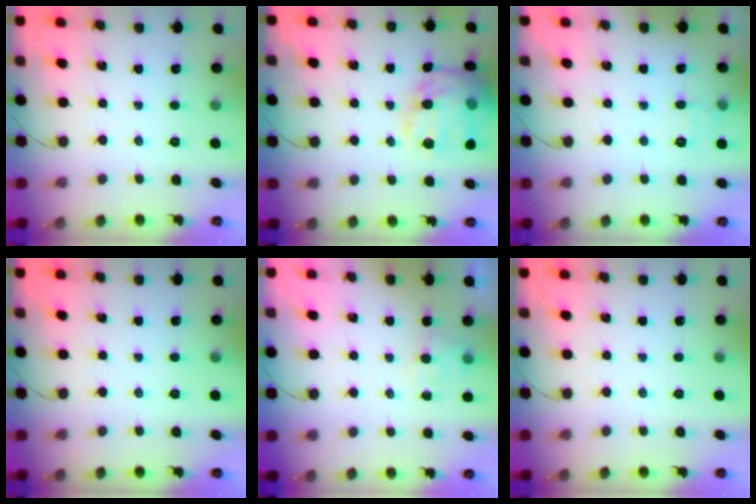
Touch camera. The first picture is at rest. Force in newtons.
{"total": 17.7, "press": 17.7, "slide": 1.2}
{"total": 7.8, "press": 7.6, "slide": 1.7}
{"total": 0.0}
{"total": 2.6, "press": 2.4, "slide": 1.1}
{"total": 0.0}